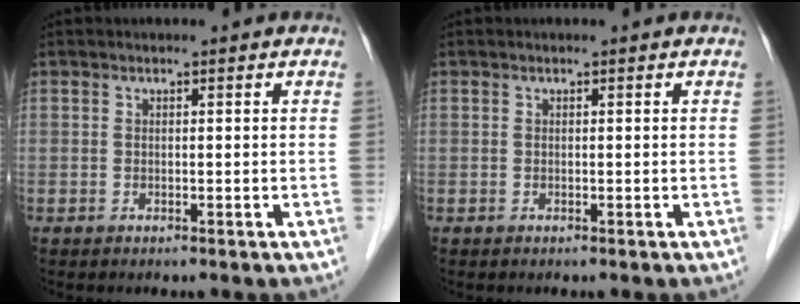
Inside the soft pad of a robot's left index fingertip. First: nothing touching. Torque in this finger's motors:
{"motor_torque": [0.00, 0.01, 0.00, 0.00]}